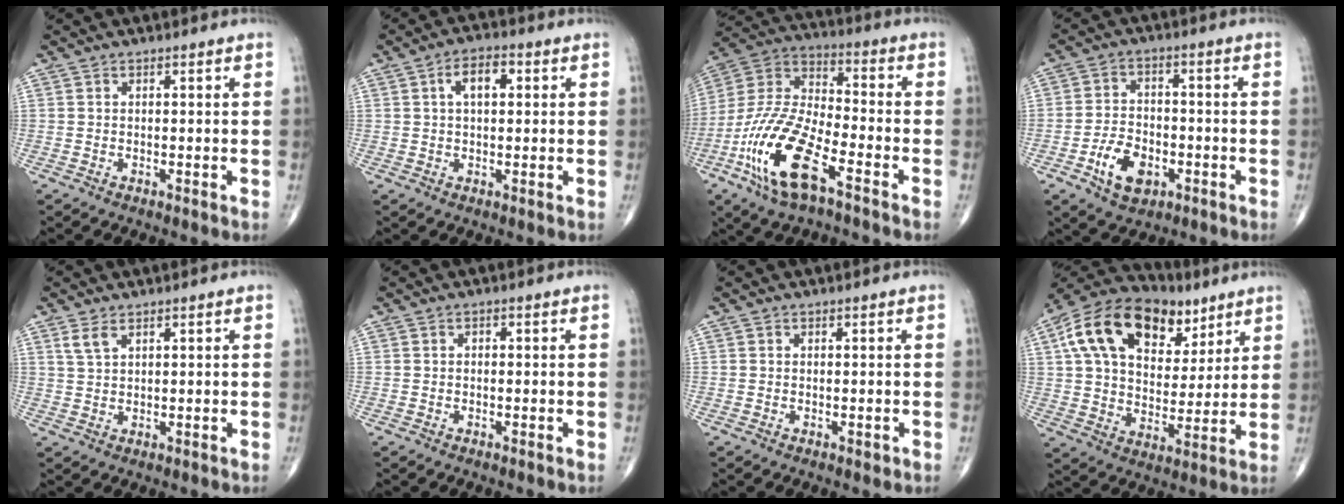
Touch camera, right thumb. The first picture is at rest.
{"total": 5.4, "force": [1.3, 2.9, 4.3], "torque": [-0.067, 0.012, 0.016]}
{"total": 18.5, "force": [-8.9, 6.7, 14.8], "torque": [-0.312, 0.037, -0.172]}
{"total": 9.4, "force": [-3.9, 5.7, 6.3], "torque": [-0.100, 0.017, -0.070]}
{"total": 2.7, "force": [1.7, 1.2, 1.7], "torque": [-0.038, -0.001, 0.042]}
{"total": 0.5, "force": [0.0, 0.4, 0.3], "torque": [-0.001, 0.002, -0.006]}
{"total": 0.6, "force": [0.0, 0.5, 0.4], "torque": [-0.003, -0.001, 0.000]}
{"total": 22.8, "force": [10.6, 14.0, 14.6], "torque": [-0.232, 0.000, 0.176]}